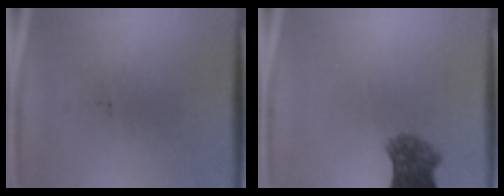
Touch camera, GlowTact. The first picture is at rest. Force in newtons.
{"total": 5.2}